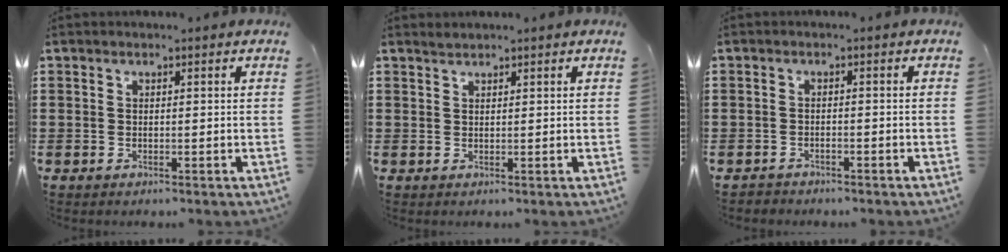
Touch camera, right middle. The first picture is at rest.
{"total": 0.9, "force": [0.9, 0.0, -0.1], "torque": [0.000, -0.003, 0.017]}
{"total": 1.2, "force": [-1.1, 0.2, 0.0], "torque": [-0.004, 0.000, -0.024]}